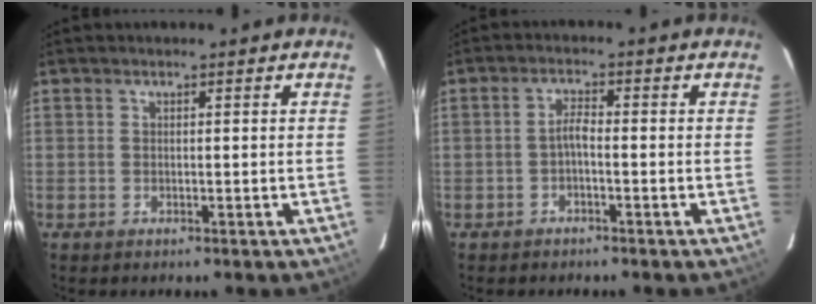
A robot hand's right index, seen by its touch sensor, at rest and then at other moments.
{"total": 2.0, "force": [-1.1, 0.4, 1.7], "torque": [-0.036, 0.007, -0.023]}